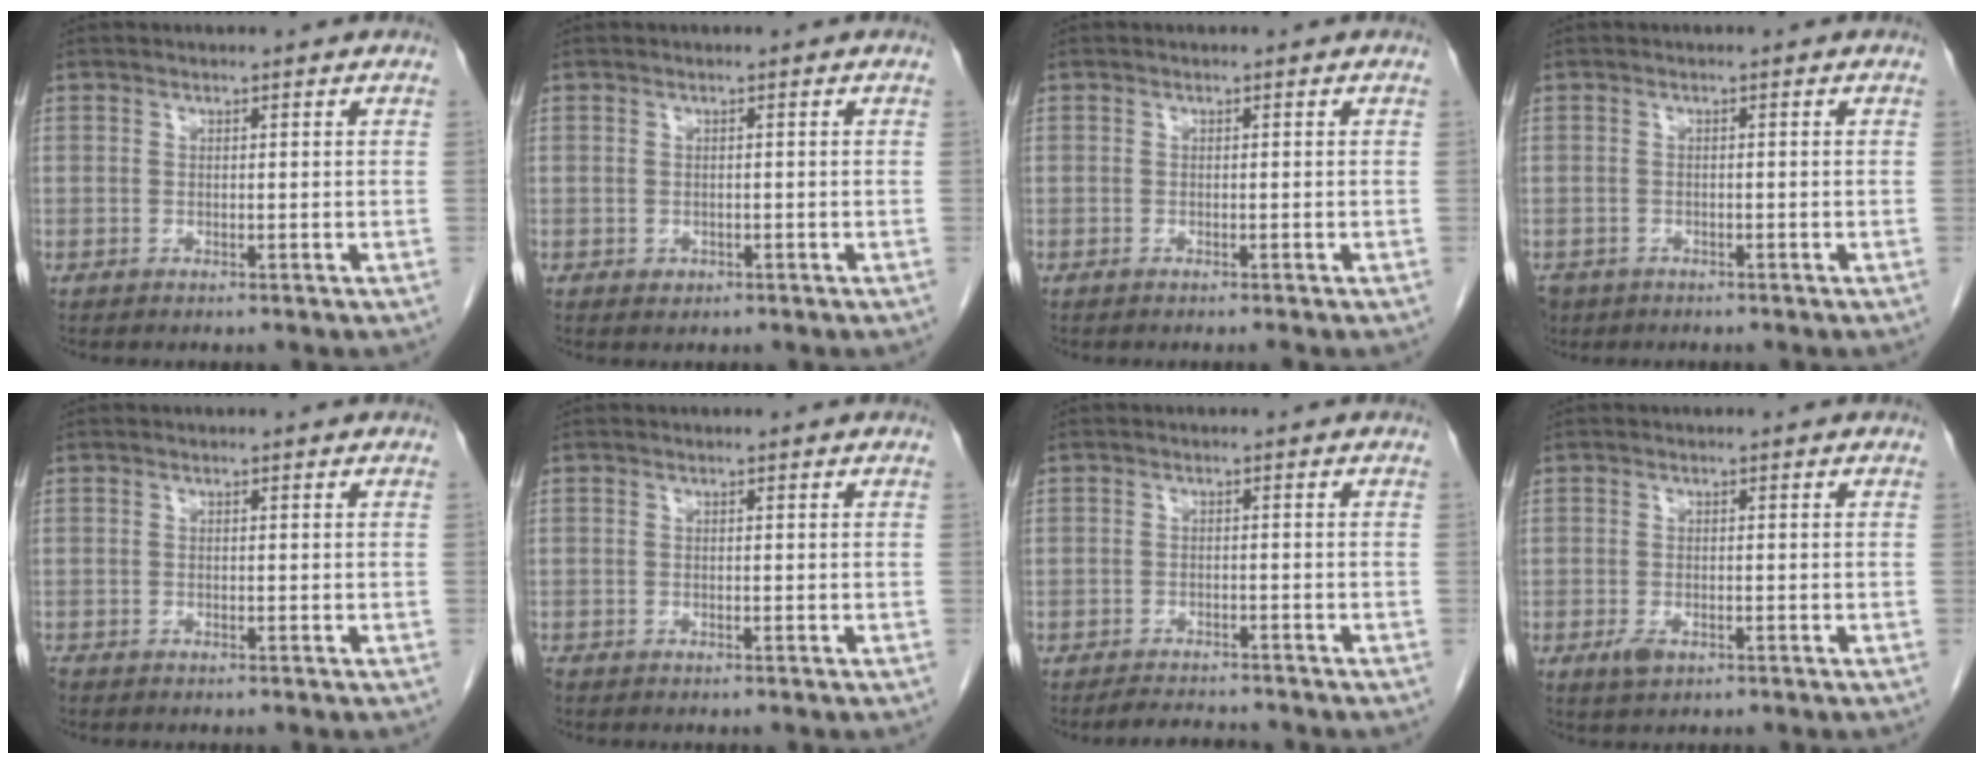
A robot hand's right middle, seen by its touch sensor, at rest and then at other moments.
{"total": 0.9, "force": [-0.3, 0.8, 0.3], "torque": [-0.007, 0.002, 0.000]}
{"total": 0.5, "force": [-0.4, -0.1, 0.2], "torque": [-0.007, -0.001, -0.009]}
{"total": 5.1, "force": [-3.4, 3.6, 1.5], "torque": [-0.036, -0.003, -0.056]}
{"total": 0.9, "force": [-0.7, 0.4, 0.2], "torque": [-0.009, -0.002, -0.015]}
{"total": 0.7, "force": [-0.6, 0.4, 0.2], "torque": [-0.008, -0.001, -0.013]}
{"total": 3.7, "force": [-3.6, 0.8, 0.5], "torque": [-0.011, -0.010, -0.057]}
{"total": 2.1, "force": [-1.0, 1.0, 1.5], "torque": [-0.029, -0.001, -0.013]}